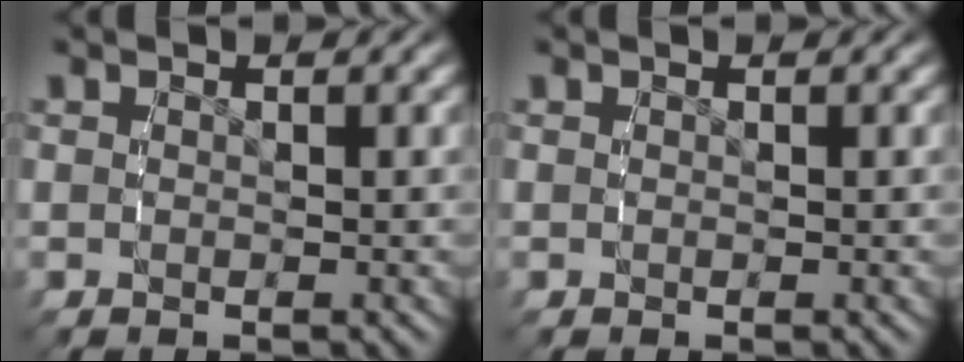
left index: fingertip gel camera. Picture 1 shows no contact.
{"total": 0.0}